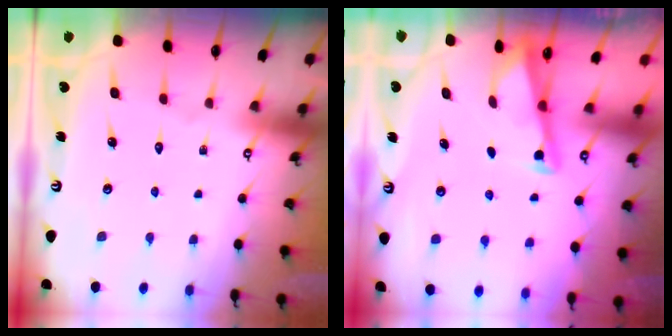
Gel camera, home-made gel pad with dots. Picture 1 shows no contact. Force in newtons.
{"total": 2.9, "press": 2.9, "slide": 0.3}